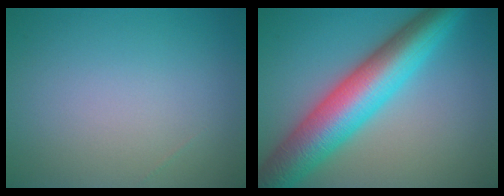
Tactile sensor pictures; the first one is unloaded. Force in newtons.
{"total": 10.3, "press": 10.3, "slide": 0.1}